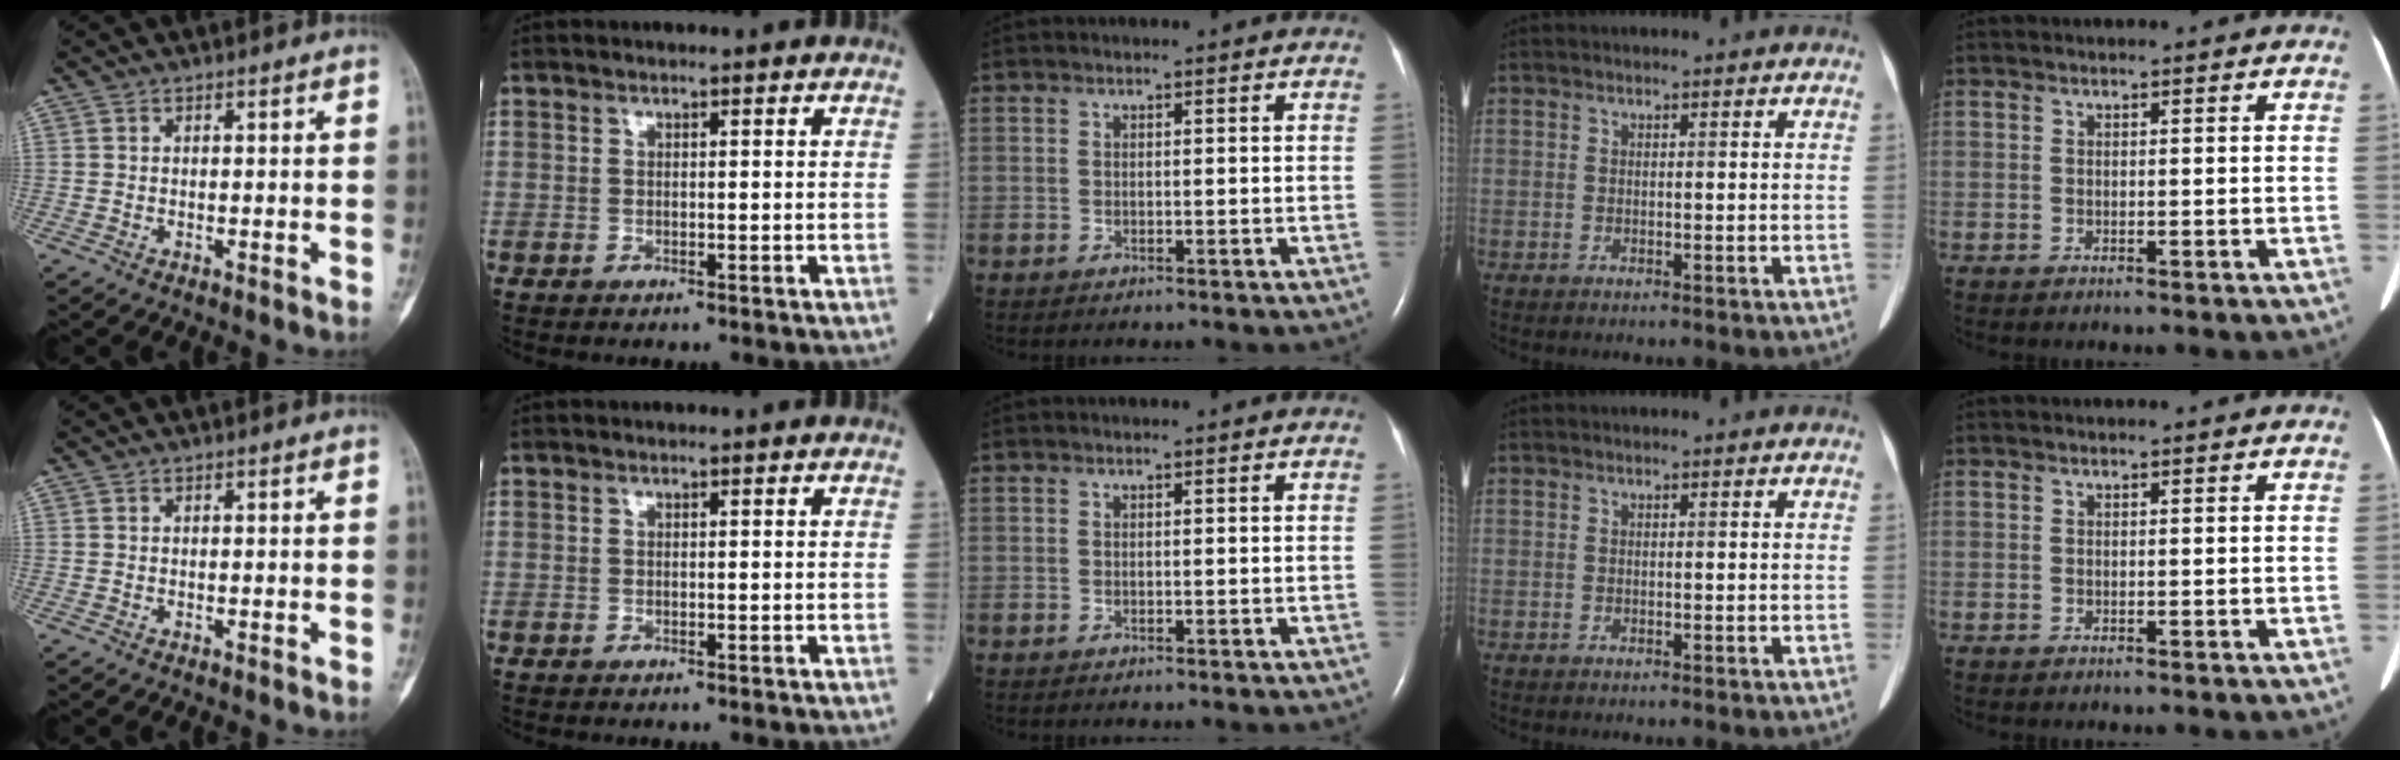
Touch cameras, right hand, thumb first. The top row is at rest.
{}